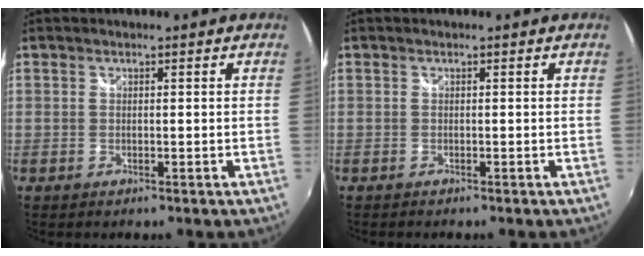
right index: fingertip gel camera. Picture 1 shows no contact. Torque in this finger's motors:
{"motor_torque": [0.04, -0.03, 0.03, 0.01]}